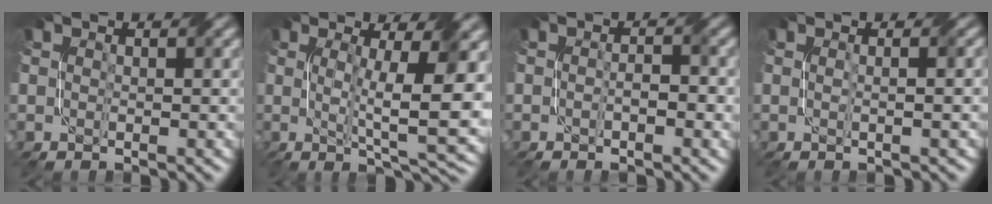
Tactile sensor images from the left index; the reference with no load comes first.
{"total": 9.6, "force": [0.9, 2.1, 9.3], "torque": [-0.136, -0.004, 0.017]}
{"total": 2.5, "force": [-0.4, 1.1, 2.2], "torque": [-0.032, 0.000, -0.009]}
{"total": 2.1, "force": [0.3, 0.8, 1.9], "torque": [-0.014, 0.004, -0.014]}